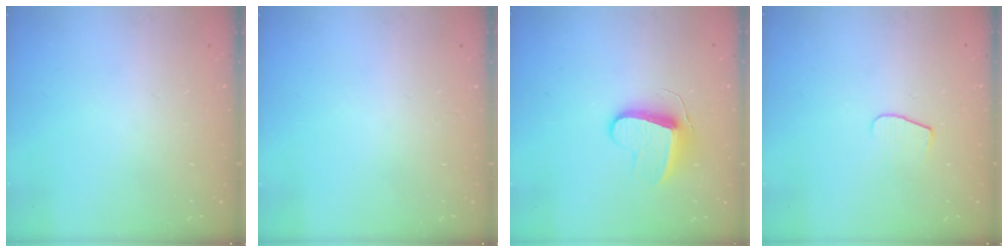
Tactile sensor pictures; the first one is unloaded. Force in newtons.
{"total": 0.0}
{"total": 9.9, "press": 9.8, "slide": 0.6}
{"total": 5.5, "press": 5.5, "slide": 0.5}